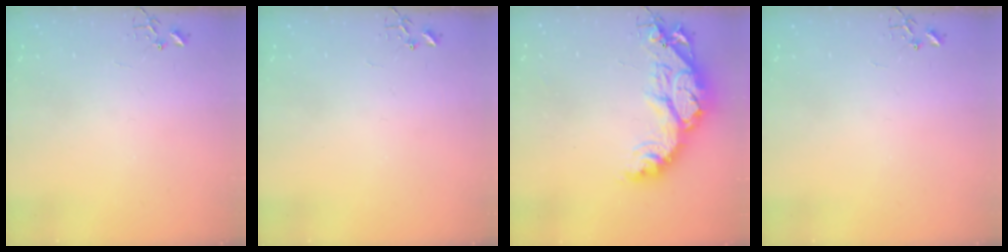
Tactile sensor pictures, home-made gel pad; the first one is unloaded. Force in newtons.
{"total": 0.0}
{"total": 19.9, "press": 19.8, "slide": 1.9}
{"total": 0.0}